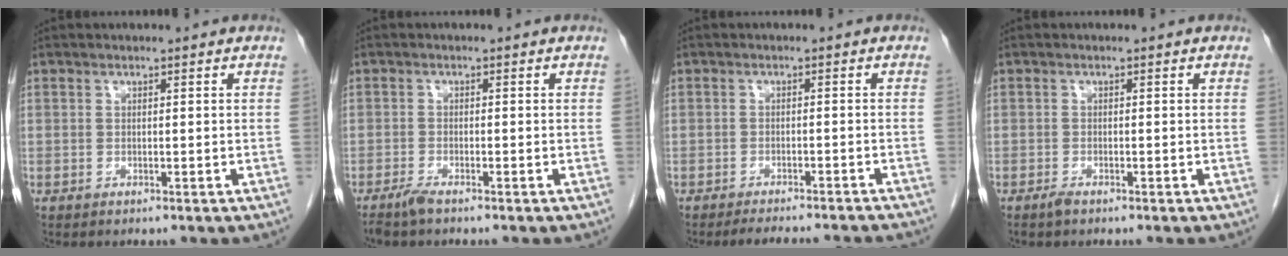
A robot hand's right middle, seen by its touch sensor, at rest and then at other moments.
{"total": 1.8, "force": [-1.5, 0.0, 1.0], "torque": [-0.028, -0.005, -0.031]}
{"total": 10.6, "force": [-9.9, 0.8, 3.5], "torque": [-0.040, -0.005, -0.119]}
{"total": 1.0, "force": [-0.8, 0.2, 0.5], "torque": [-0.015, -0.002, -0.014]}